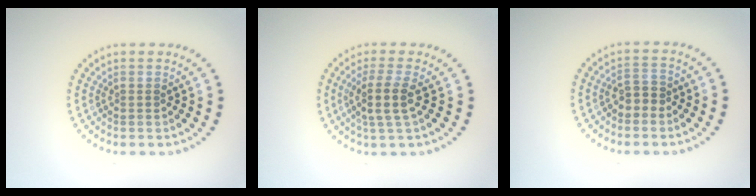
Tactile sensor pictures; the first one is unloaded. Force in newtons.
{"total": 2.7, "press": 2.3, "slide": 1.5}
{"total": 1.8, "press": 1.6, "slide": 0.7}